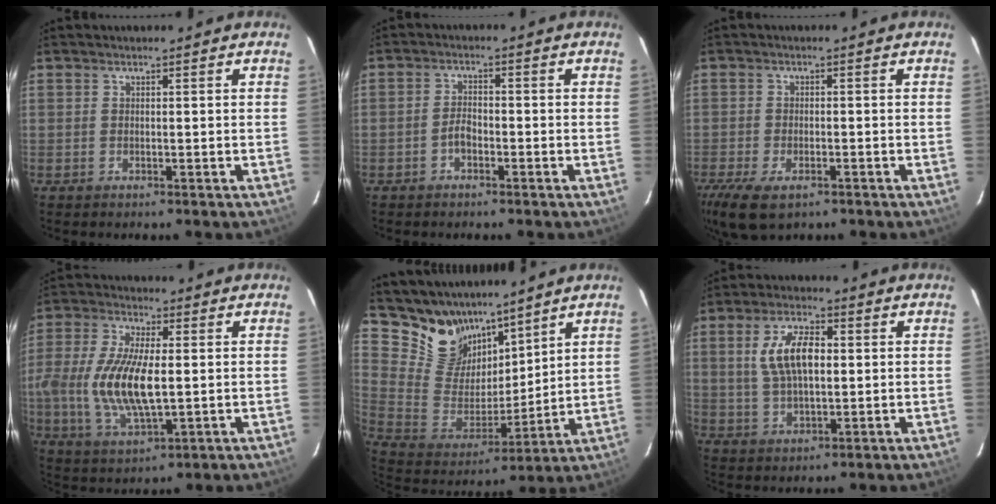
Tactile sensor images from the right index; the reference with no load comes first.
{"total": 2.3, "force": [-1.4, 1.1, 1.4], "torque": [-0.029, 0.007, -0.028]}
{"total": 9.7, "force": [-5.9, 4.6, 6.2], "torque": [-0.151, -0.037, -0.104]}
{"total": 15.1, "force": [-1.0, 6.2, 13.8], "torque": [-0.283, -0.007, -0.017]}
{"total": 14.6, "force": [11.5, 7.8, 4.3], "torque": [-0.105, 0.001, 0.234]}
{"total": 9.6, "force": [1.6, 4.6, 8.3], "torque": [-0.162, 0.013, 0.035]}